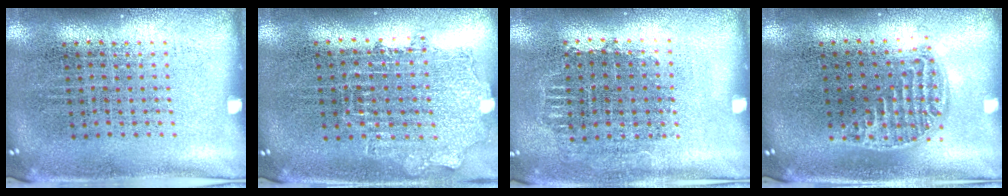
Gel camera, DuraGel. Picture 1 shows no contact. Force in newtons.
{"total": 1.2, "press": 1.2, "slide": 0.3}
{"total": 0.7, "press": 0.7, "slide": 0.2}
{"total": 1.2, "press": 1.1, "slide": 0.5}